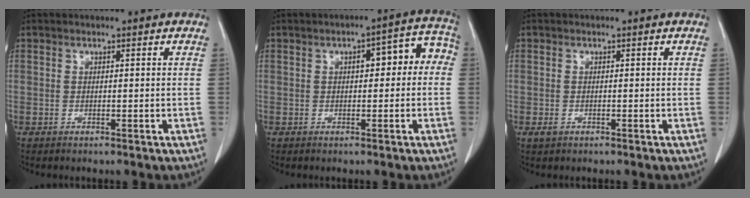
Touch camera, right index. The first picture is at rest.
{"total": 7.0, "force": [0.8, 2.8, 6.3], "torque": [-0.070, 0.046, 0.006]}
{"total": 1.2, "force": [-0.5, 1.0, 0.4], "torque": [-0.009, 0.002, -0.003]}